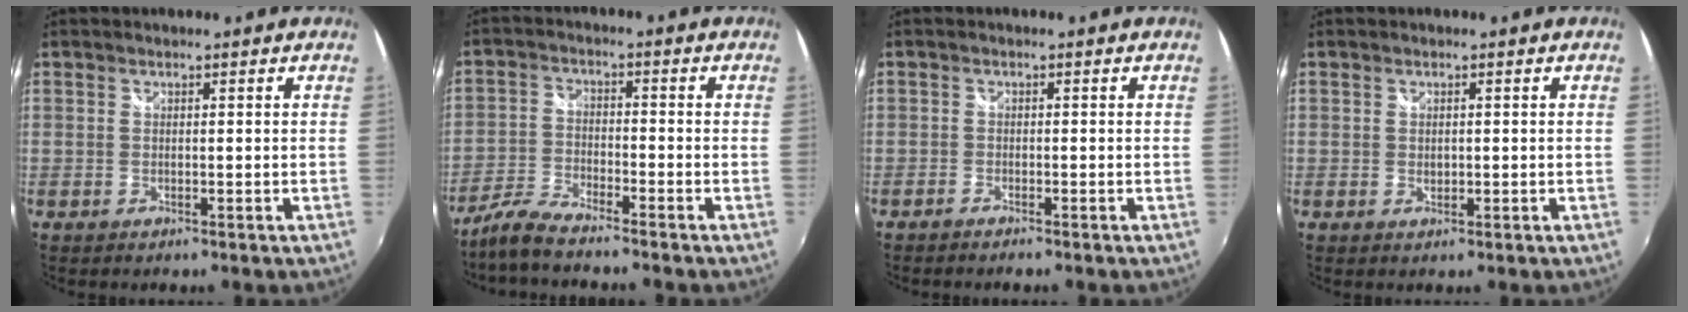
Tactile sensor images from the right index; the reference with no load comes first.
{"total": 6.1, "force": [-5.4, 0.8, 2.6], "torque": [-0.066, -0.003, -0.111]}
{"total": 1.6, "force": [-1.4, 0.2, 0.6], "torque": [-0.021, -0.008, -0.029]}
{"total": 1.1, "force": [0.1, 0.9, 0.5], "torque": [-0.010, -0.002, 0.002]}